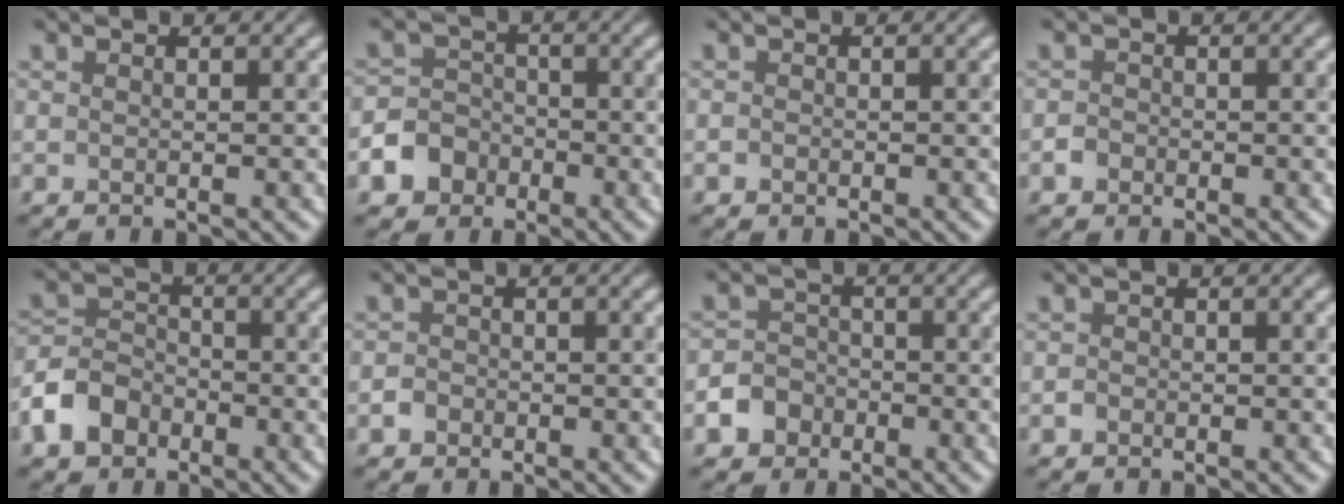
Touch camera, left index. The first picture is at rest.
{"total": 6.0, "force": [-3.1, 5.0, 1.2], "torque": [-0.007, -0.009, -0.078]}
{"total": 0.6, "force": [-0.3, 0.5, 0.2], "torque": [-0.002, -0.002, -0.007]}
{"total": 1.2, "force": [-0.6, 0.9, 0.4], "torque": [-0.003, 0.001, -0.015]}
{"total": 4.5, "force": [-2.5, 3.2, 1.9], "torque": [-0.042, 0.003, -0.058]}
{"total": 1.3, "force": [-0.6, 1.0, 0.4], "torque": [-0.002, 0.002, -0.015]}
{"total": 4.2, "force": [-2.4, 3.3, 0.9], "torque": [0.003, -0.007, -0.052]}
{"total": 0.7, "force": [-0.4, 0.5, 0.3], "torque": [-0.004, -0.002, -0.009]}